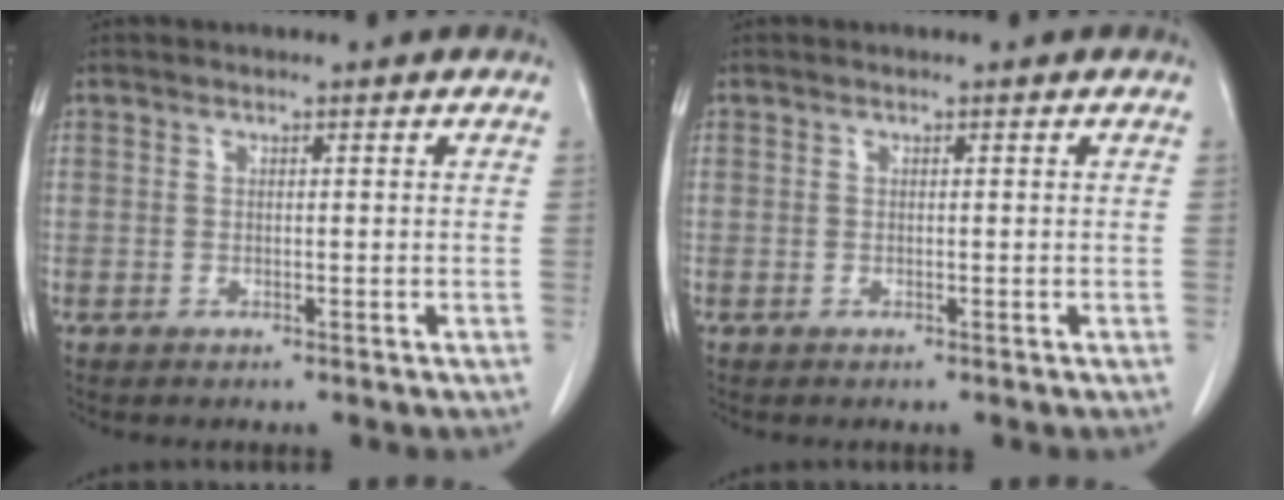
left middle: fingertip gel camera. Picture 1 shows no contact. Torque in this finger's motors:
{"motor_torque": [0.23, -0.31, -0.10, -0.01]}